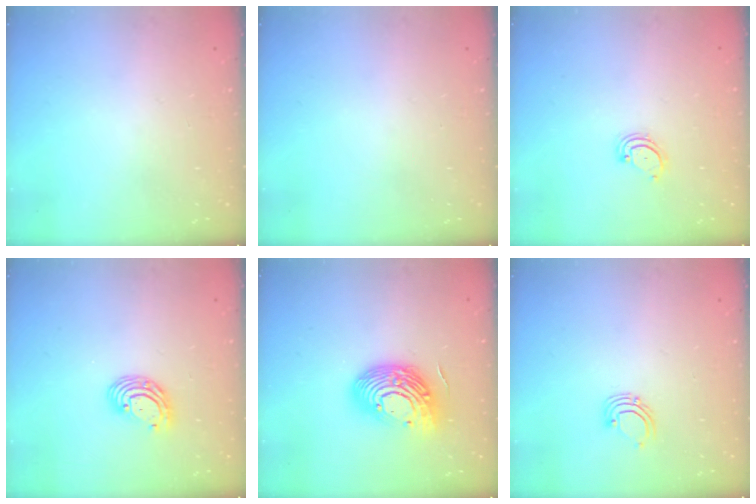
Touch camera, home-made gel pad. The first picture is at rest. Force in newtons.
{"total": 0.0}
{"total": 3.0, "press": 3.0, "slide": 0.4}
{"total": 7.2, "press": 7.1, "slide": 1.6}
{"total": 16.1, "press": 16.0, "slide": 1.3}
{"total": 3.4, "press": 3.4, "slide": 0.3}